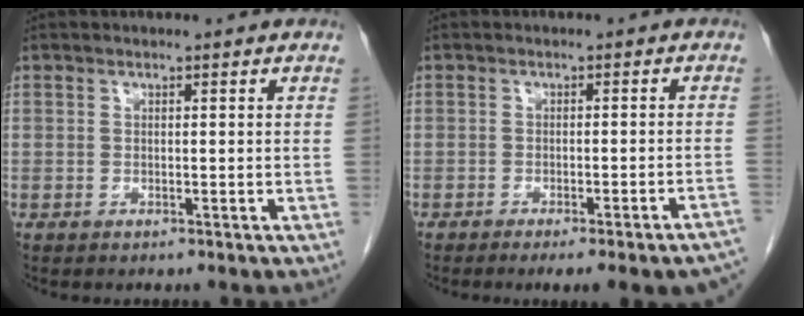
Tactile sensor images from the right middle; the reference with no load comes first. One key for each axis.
{"total": 12.0, "fx": -10.4, "fy": 0.4, "fz": 6.0, "tx": -0.029, "ty": -0.001, "tz": -0.118}